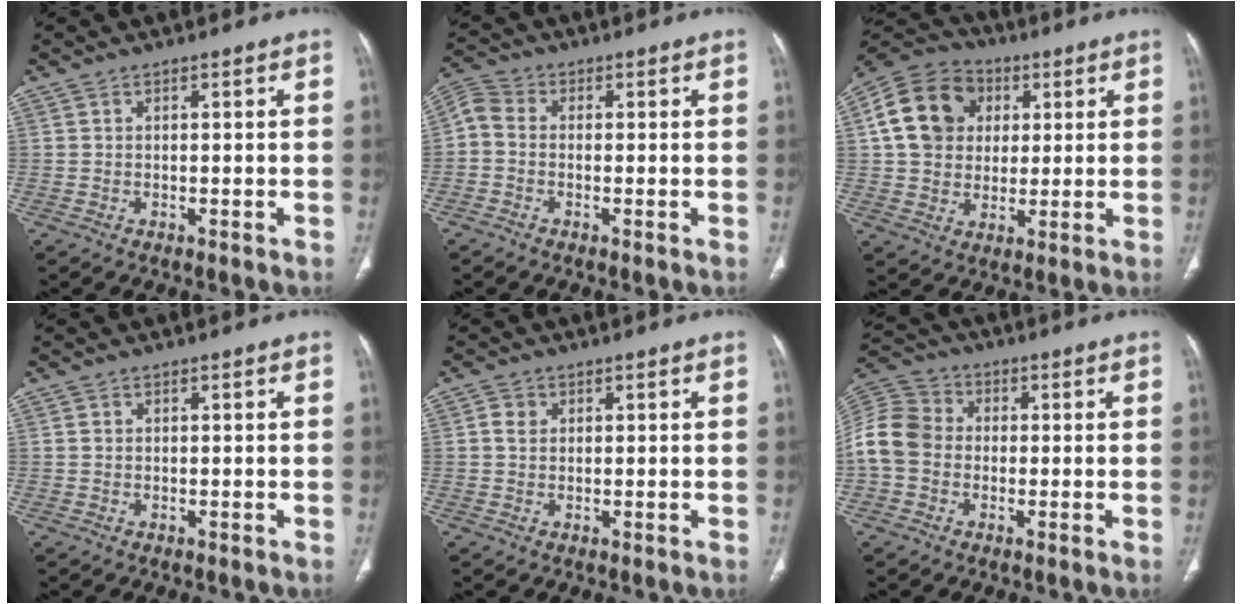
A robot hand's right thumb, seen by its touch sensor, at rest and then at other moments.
{"total": 4.3, "force": [-0.7, 3.1, 2.8], "torque": [-0.061, 0.014, -0.027]}
{"total": 15.1, "force": [3.4, 12.5, 7.8], "torque": [-0.126, 0.011, 0.053]}
{"total": 0.7, "force": [0.2, 0.6, 0.3], "torque": [-0.003, 0.001, 0.004]}
{"total": 2.1, "force": [0.5, 1.8, 1.0], "torque": [-0.011, 0.002, 0.009]}
{"total": 10.4, "force": [-1.0, 8.7, 5.7], "torque": [-0.113, 0.032, -0.030]}